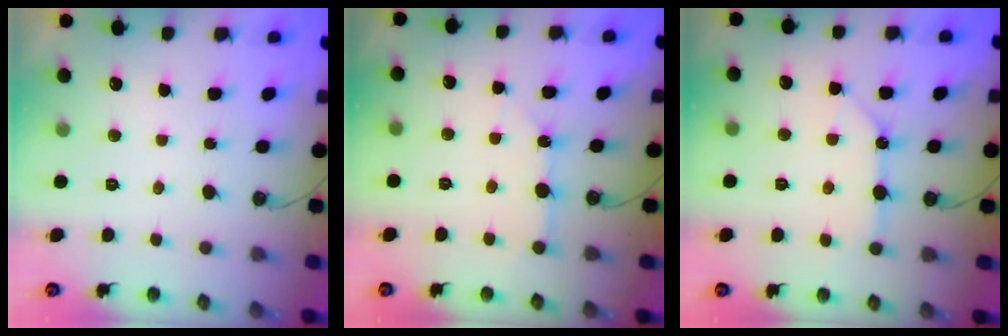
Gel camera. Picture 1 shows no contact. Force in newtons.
{"total": 4.2, "press": 4.2, "slide": 0.5}
{"total": 10.7, "press": 10.6, "slide": 1.2}